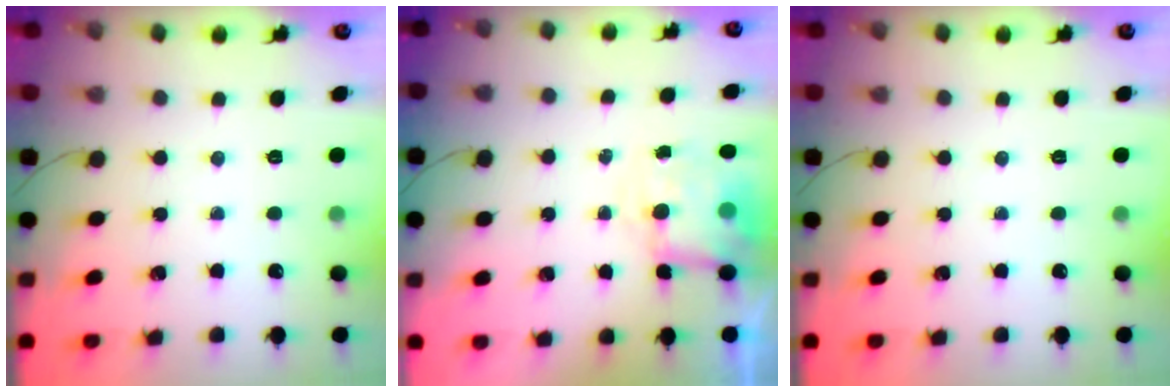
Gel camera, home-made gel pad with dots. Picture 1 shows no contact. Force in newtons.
{"total": 6.9, "press": 6.8, "slide": 1.2}
{"total": 0.0}